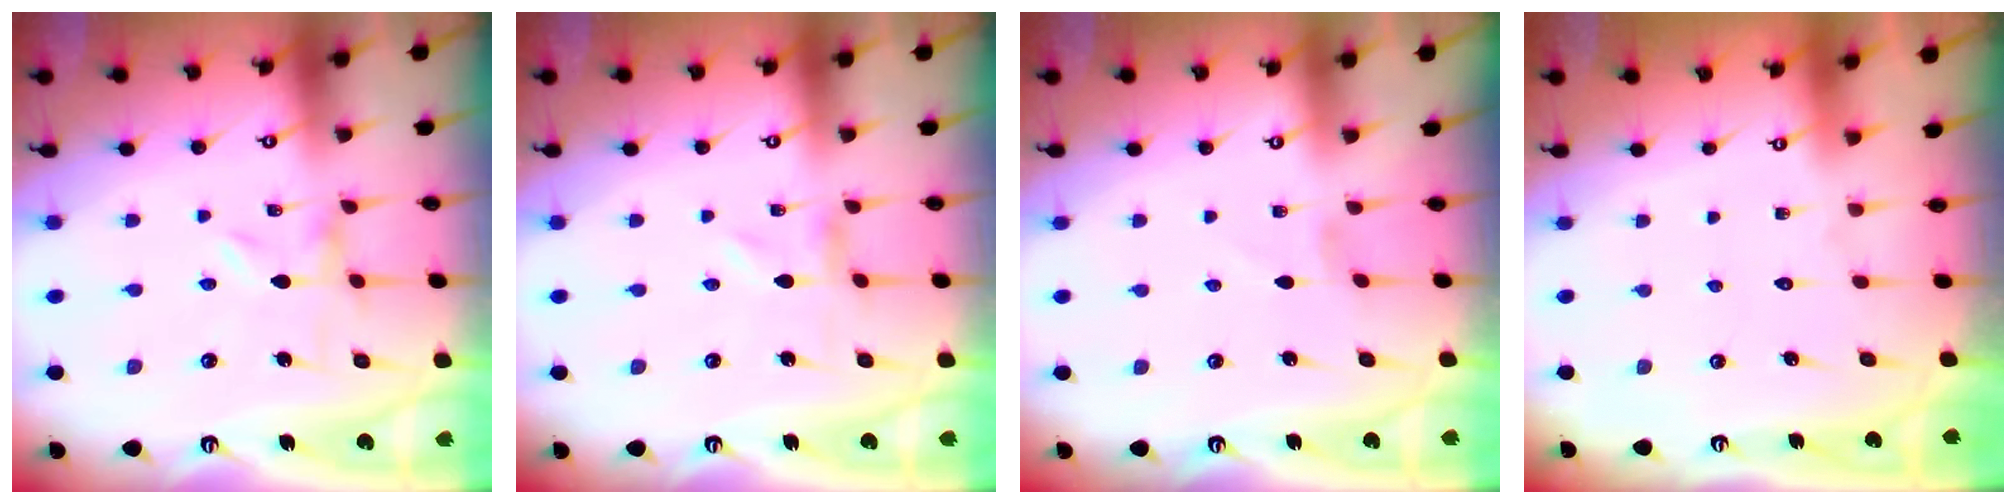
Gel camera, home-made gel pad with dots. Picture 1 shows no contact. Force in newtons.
{"total": 0.0}
{"total": 0.0}
{"total": 1.6, "press": 1.6, "slide": 0.1}